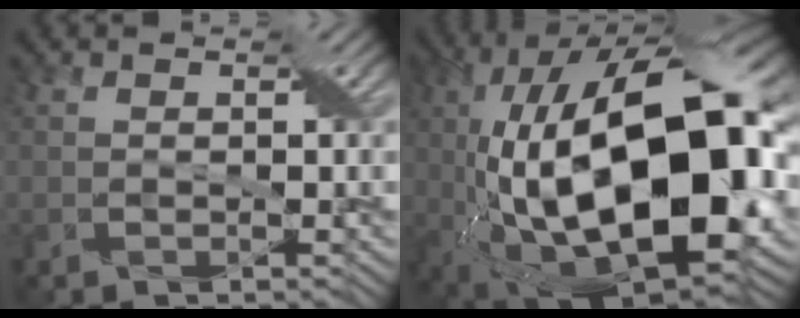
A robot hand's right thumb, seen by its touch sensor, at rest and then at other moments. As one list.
[{"total": 23.1, "force": [-1.4, 10.6, 20.5], "torque": [-0.389, 0.000, -0.033]}]